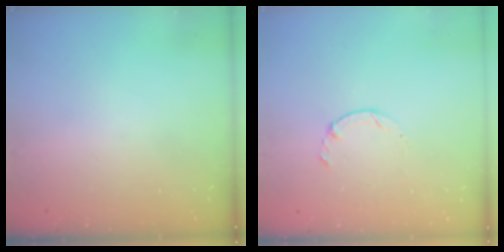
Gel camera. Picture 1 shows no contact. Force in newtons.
{"total": 1.3, "press": 1.2, "slide": 0.4}